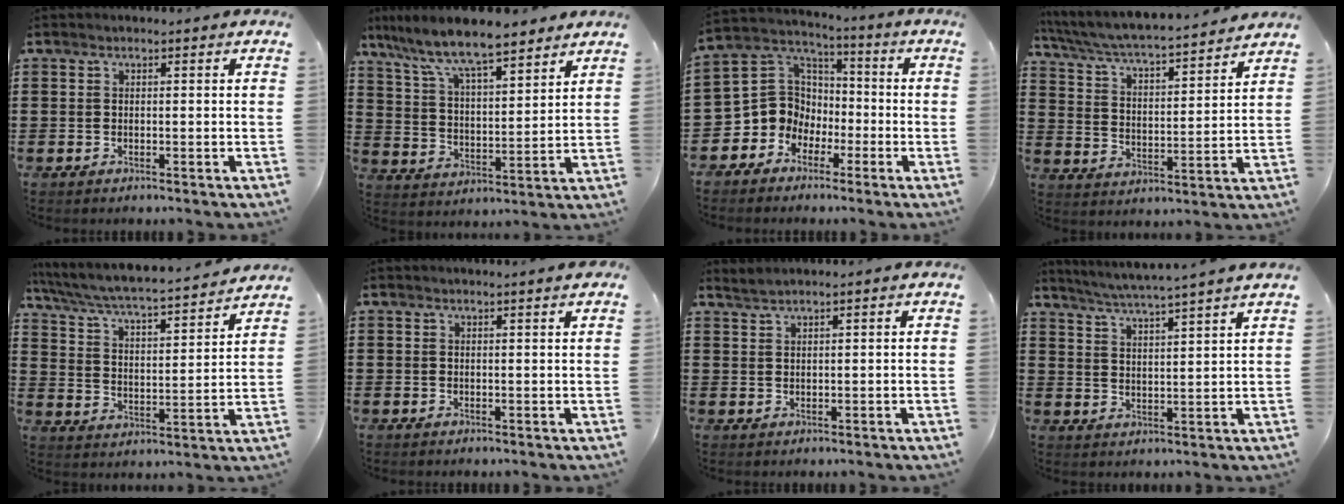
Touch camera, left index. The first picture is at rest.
{"total": 8.6, "force": [7.5, 1.3, 4.1], "torque": [-0.110, -0.035, 0.128]}
{"total": 8.4, "force": [-2.4, 7.8, 2.1], "torque": [-0.093, -0.002, -0.049]}
{"total": 5.0, "force": [4.7, 0.0, 1.6], "torque": [-0.056, -0.039, 0.072]}
{"total": 4.8, "force": [4.4, 0.0, 1.8], "torque": [-0.059, -0.041, 0.064]}
{"total": 1.1, "force": [1.0, -0.3, 0.5], "torque": [-0.009, -0.001, 0.018]}
{"total": 1.4, "force": [1.2, -0.2, 0.5], "torque": [-0.012, 0.000, 0.025]}
{"total": 4.2, "force": [3.8, -1.1, 1.4], "torque": [-0.042, -0.028, 0.064]}